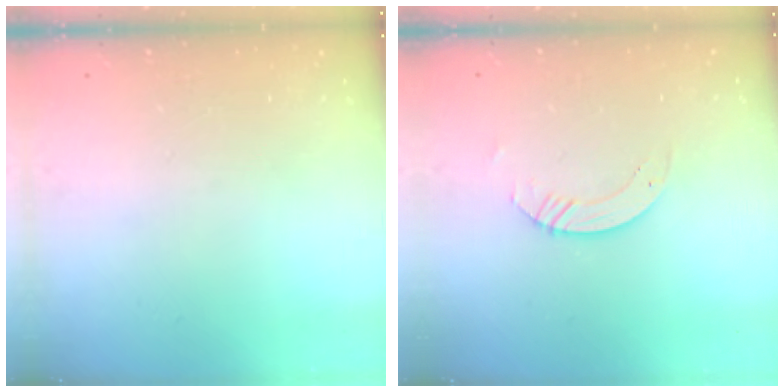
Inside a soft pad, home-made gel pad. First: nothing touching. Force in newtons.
{"total": 3.8, "press": 3.8, "slide": 0.4}